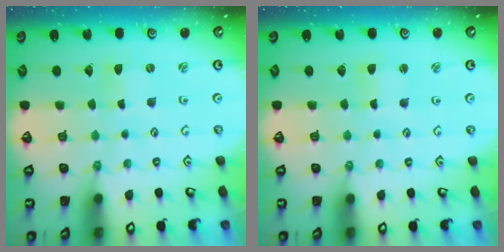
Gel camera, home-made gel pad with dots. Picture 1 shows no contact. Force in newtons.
{"total": 1.5, "press": 1.5, "slide": 0.3}